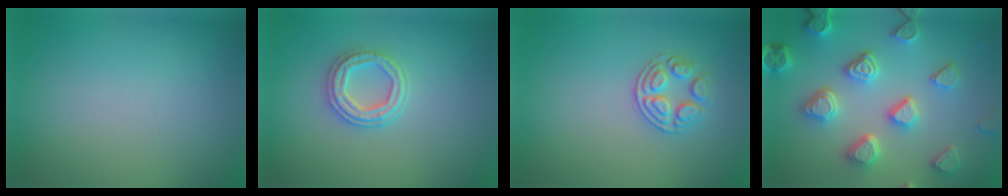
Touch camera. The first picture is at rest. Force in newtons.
{"total": 2.8, "press": 2.7, "slide": 0.8}
{"total": 2.7, "press": 2.4, "slide": 1.1}
{"total": 5.9, "press": 5.3, "slide": 2.7}